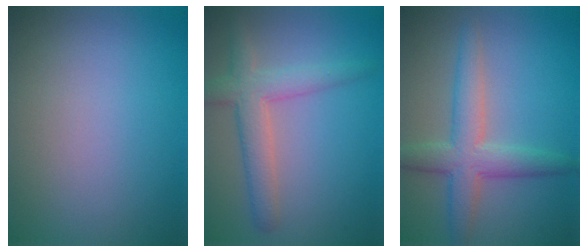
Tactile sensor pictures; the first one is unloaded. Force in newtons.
{"total": 4.1, "press": 4.1, "slide": 0.2}
{"total": 4.8, "press": 4.8, "slide": 0.2}